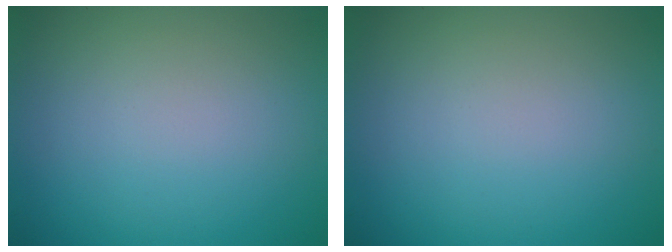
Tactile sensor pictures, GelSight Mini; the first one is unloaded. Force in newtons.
{"total": 0.0}